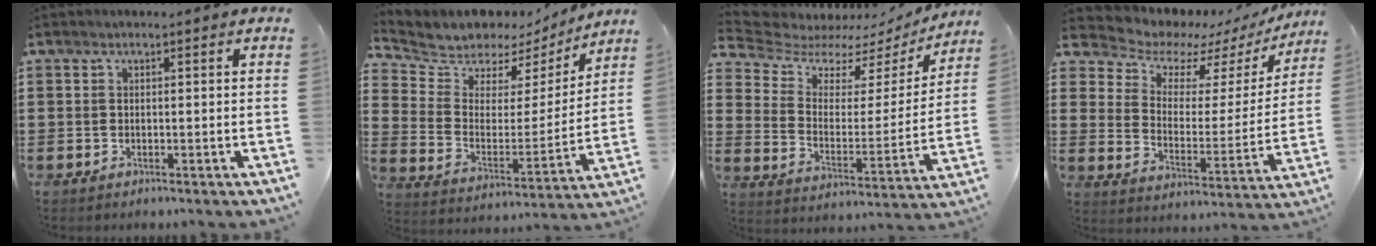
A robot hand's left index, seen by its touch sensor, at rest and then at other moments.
{"total": 6.3, "force": [5.8, 2.5, -0.5], "torque": [-0.037, -0.044, 0.101]}
{"total": 6.5, "force": [5.7, 2.6, 1.7], "torque": [-0.068, -0.039, 0.098]}
{"total": 6.2, "force": [5.3, 2.9, 1.4], "torque": [-0.055, -0.041, 0.088]}